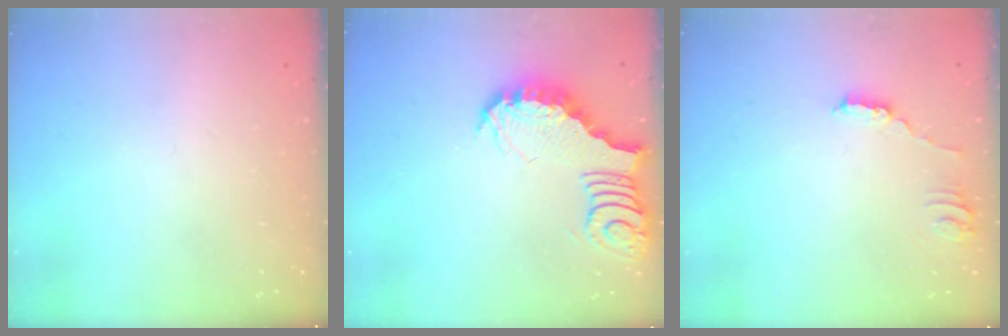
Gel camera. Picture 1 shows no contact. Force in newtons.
{"total": 3.8, "press": 3.7, "slide": 0.4}
{"total": 2.5, "press": 2.5, "slide": 0.2}